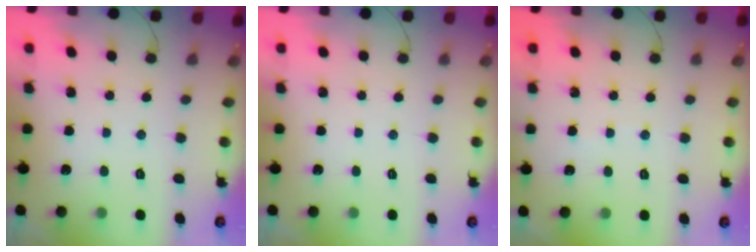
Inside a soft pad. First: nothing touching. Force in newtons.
{"total": 0.0}
{"total": 1.8, "press": 1.7, "slide": 0.2}